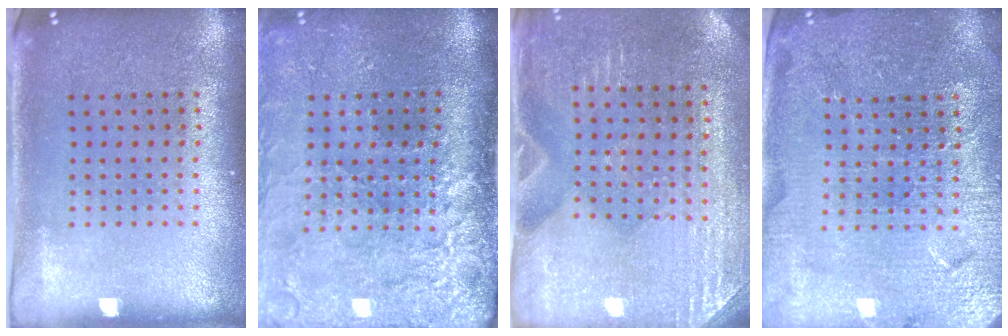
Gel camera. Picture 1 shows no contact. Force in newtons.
{"total": 4.6, "press": 3.8, "slide": 2.7}
{"total": 2.9, "press": 2.8, "slide": 0.4}
{"total": 4.1, "press": 3.9, "slide": 1.2}